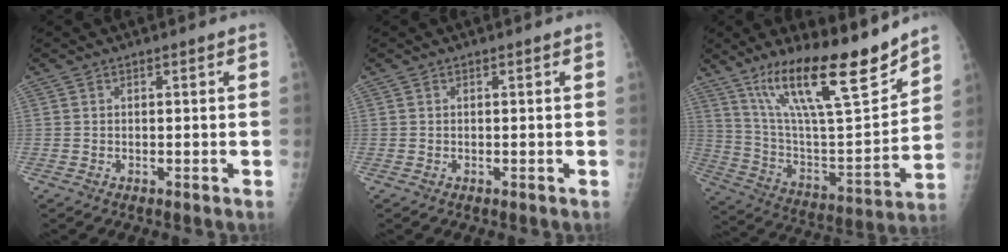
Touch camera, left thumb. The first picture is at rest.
{"total": 0.0}
{"total": 23.6, "force": [16.4, 5.1, 16.2], "torque": [-0.249, -0.073, 0.289]}